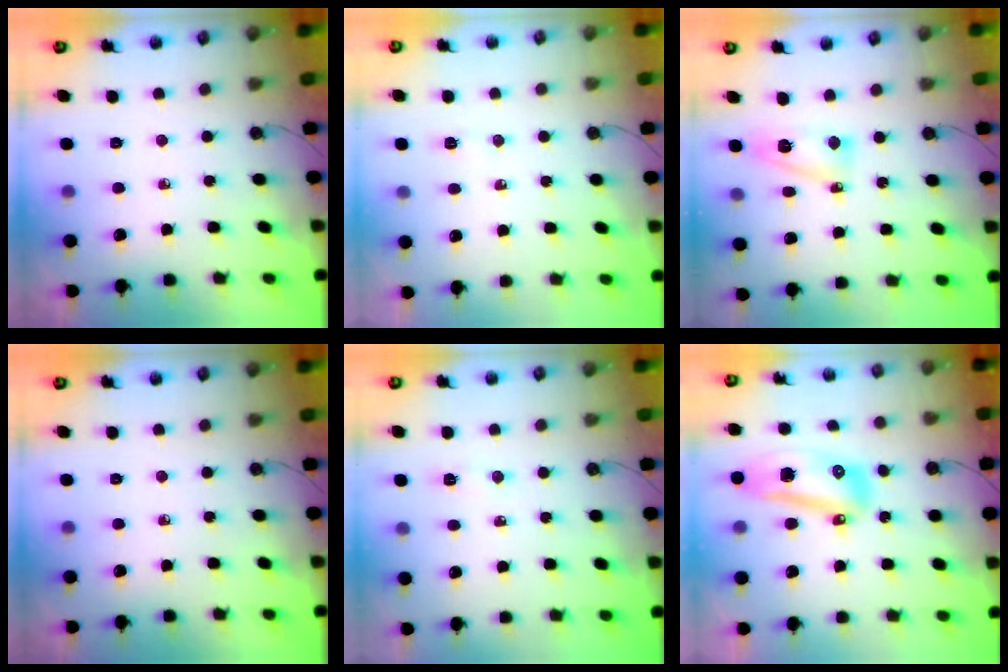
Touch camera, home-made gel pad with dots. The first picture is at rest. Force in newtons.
{"total": 4.1, "press": 4.0, "slide": 1.1}
{"total": 9.0, "press": 9.0, "slide": 0.6}
{"total": 0.0}
{"total": 4.6, "press": 4.5, "slide": 0.8}
{"total": 14.2, "press": 14.0, "slide": 2.6}